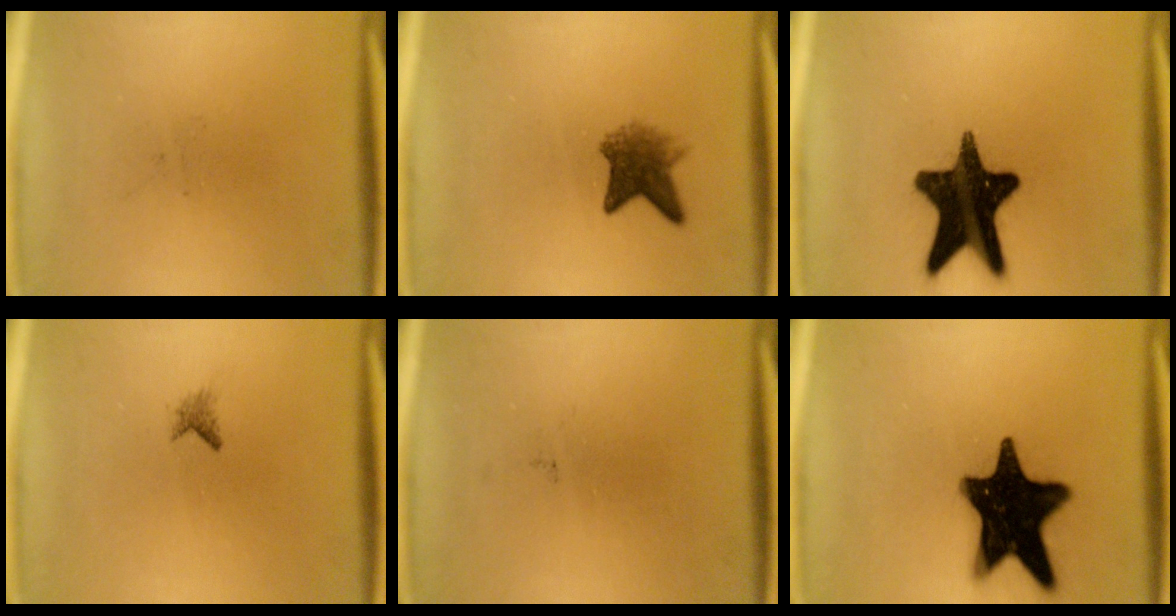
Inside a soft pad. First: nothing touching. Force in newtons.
{"total": 4.3}
{"total": 17.7}
{"total": 0.9}
{"total": 0.0}
{"total": 19.7}